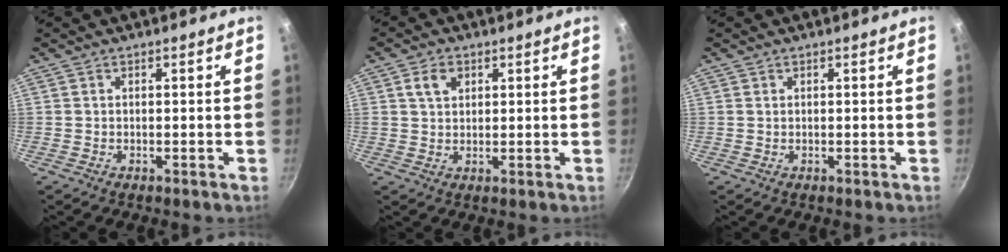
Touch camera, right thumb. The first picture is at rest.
{"total": 4.0, "force": [1.5, 2.8, 2.5], "torque": [-0.035, 0.001, 0.025]}
{"total": 0.0}